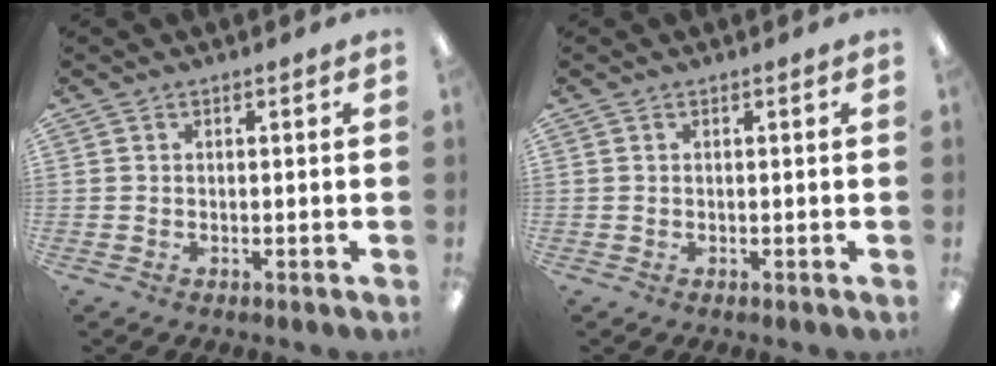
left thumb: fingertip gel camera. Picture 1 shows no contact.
{"total": 0.0}